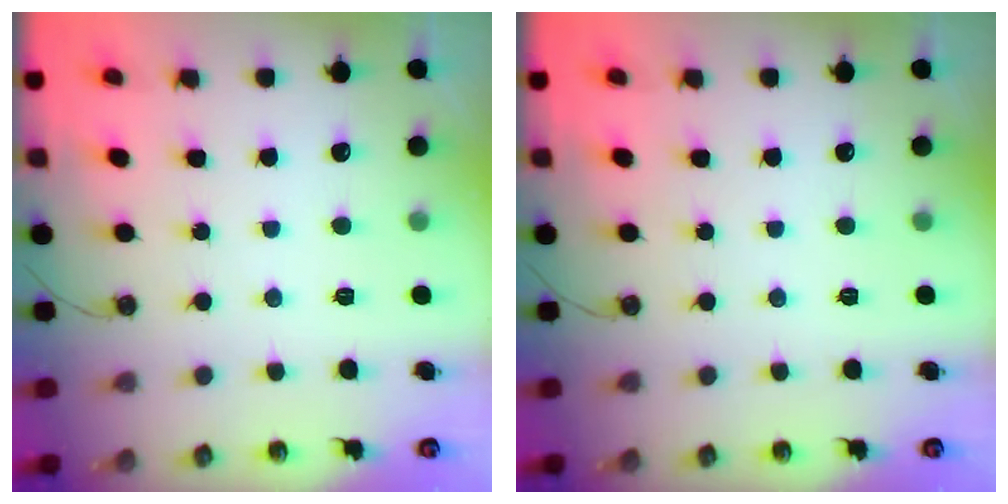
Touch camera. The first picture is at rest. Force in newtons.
{"total": 0.0}